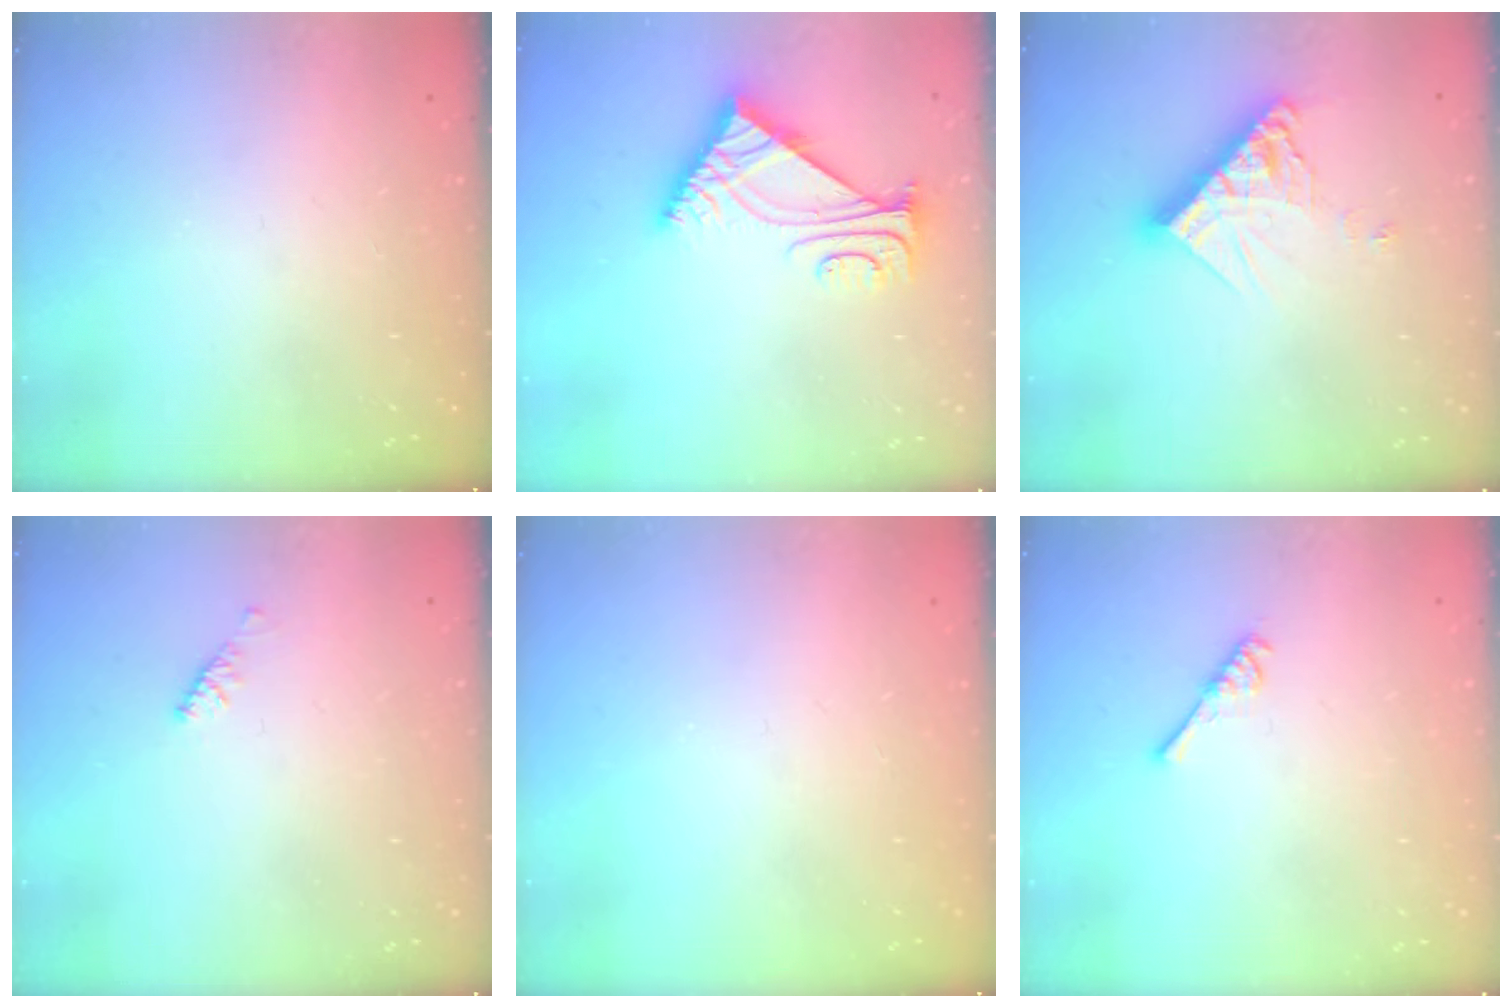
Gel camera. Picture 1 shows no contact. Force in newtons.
{"total": 6.7, "press": 6.7, "slide": 0.6}
{"total": 12.9, "press": 12.9, "slide": 1.2}
{"total": 2.9, "press": 2.8, "slide": 0.6}
{"total": 0.0}
{"total": 4.3, "press": 4.3, "slide": 0.7}